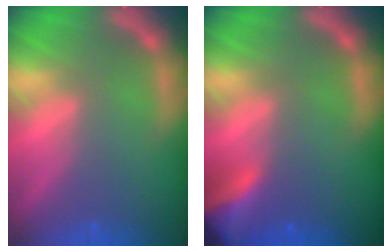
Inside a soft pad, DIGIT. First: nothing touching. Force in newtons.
{"total": 6.5}